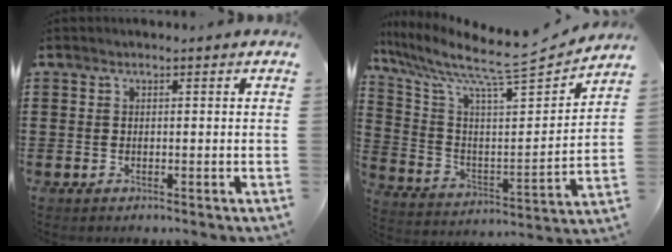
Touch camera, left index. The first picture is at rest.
{"total": 9.4, "force": [7.9, 1.3, 4.9], "torque": [-0.133, -0.063, 0.124]}